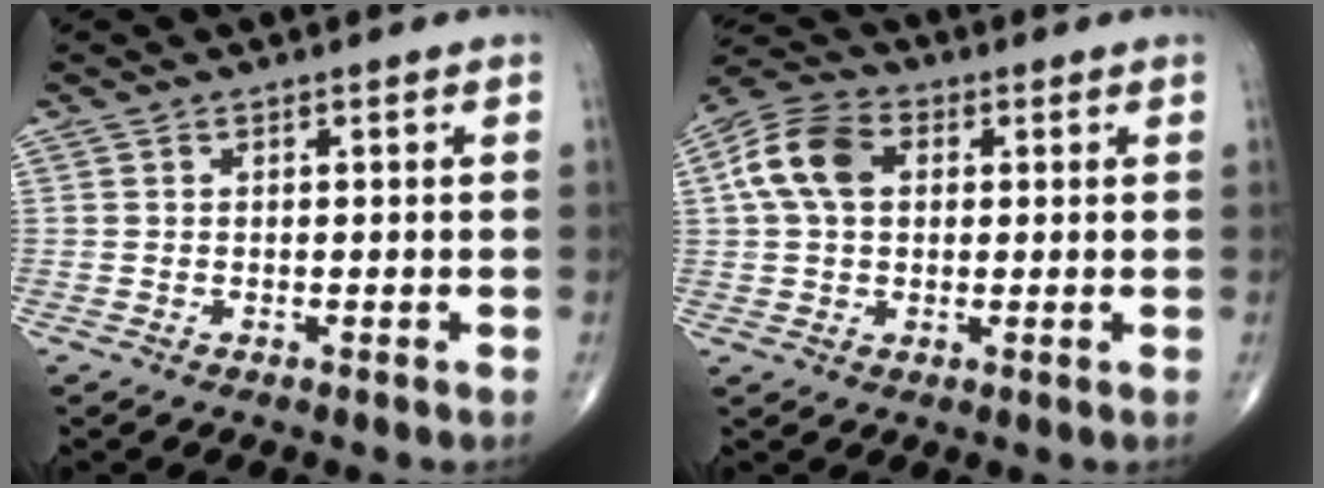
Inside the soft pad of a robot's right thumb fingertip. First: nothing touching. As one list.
[{"total": 10.1, "force": [2.0, 7.0, 7.0], "torque": [-0.135, 0.023, 0.028]}]